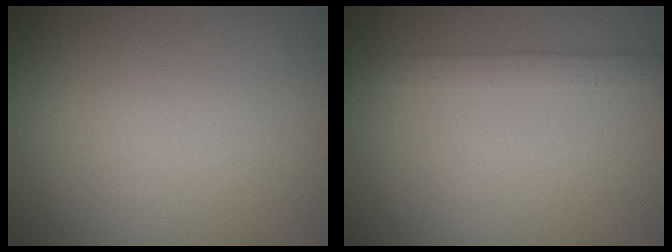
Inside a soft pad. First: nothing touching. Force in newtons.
{"total": 2.2, "press": 2.2, "slide": 0.2}